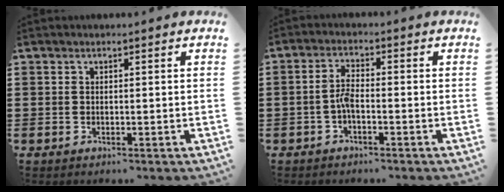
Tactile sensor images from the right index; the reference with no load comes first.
{"total": 3.1, "force": [-1.1, 0.9, 2.8], "torque": [-0.060, 0.002, -0.023]}